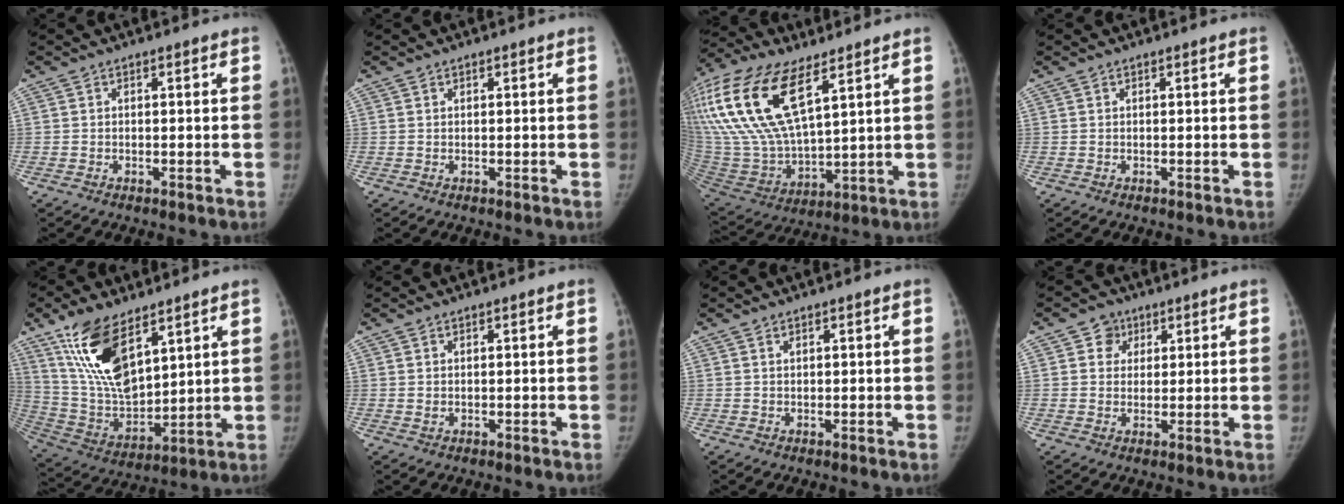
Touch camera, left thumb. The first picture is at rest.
{"total": 0.0}
{"total": 28.1, "force": [13.0, 13.0, 21.2], "torque": [-0.480, -0.013, 0.255]}
{"total": 0.0}
{"total": 17.4, "force": [10.0, 7.8, 11.9], "torque": [-0.197, -0.051, 0.207]}
{"total": 0.6, "force": [0.3, 0.4, 0.3], "torque": [-0.001, -0.003, 0.006]}
{"total": 0.7, "force": [0.5, 0.4, 0.3], "torque": [0.000, -0.003, 0.007]}
{"total": 4.3, "force": [1.9, 3.7, 0.7], "torque": [0.015, -0.004, 0.026]}